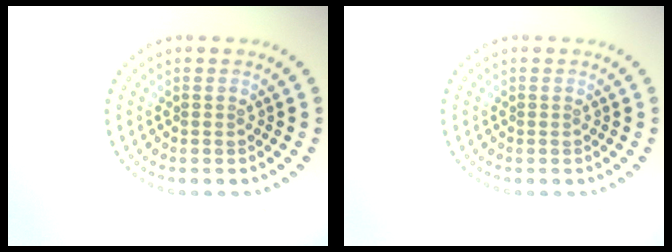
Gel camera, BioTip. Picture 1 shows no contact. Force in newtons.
{"total": 0.0}